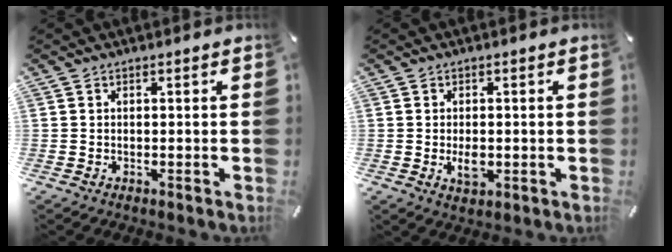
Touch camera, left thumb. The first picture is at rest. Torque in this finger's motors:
{"motor_torque": [0.24, 0.97, -0.12, -0.13, 0.00]}